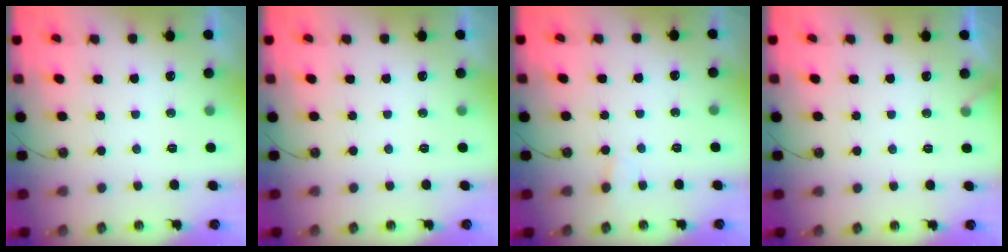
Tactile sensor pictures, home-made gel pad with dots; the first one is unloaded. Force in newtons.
{"total": 0.0}
{"total": 3.8, "press": 3.8, "slide": 0.3}
{"total": 2.4, "press": 2.4, "slide": 0.2}